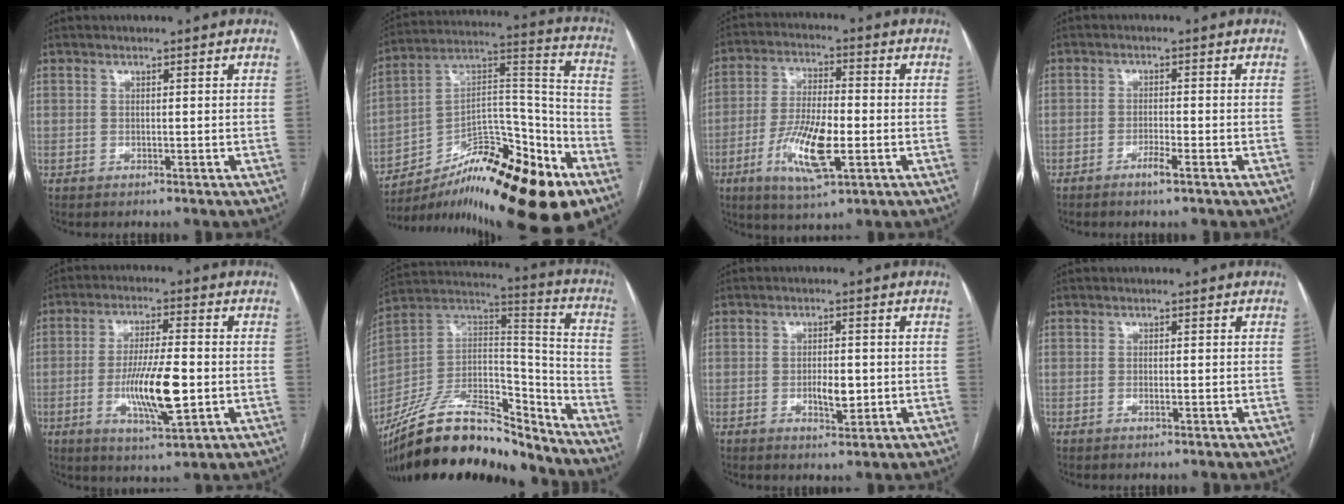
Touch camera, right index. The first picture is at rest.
{"total": 25.3, "force": [-15.8, 5.6, 19.0], "torque": [-0.264, 0.025, -0.247]}
{"total": 11.7, "force": [-3.6, 2.8, 10.7], "torque": [-0.214, -0.010, -0.063]}
{"total": 2.5, "force": [-1.7, 0.0, 1.9], "torque": [-0.038, -0.002, -0.030]}
{"total": 11.1, "force": [-2.2, 1.8, 10.8], "torque": [-0.201, -0.012, -0.036]}
{"total": 26.2, "force": [-22.1, 7.4, 12.1], "torque": [-0.225, 0.024, -0.371]}
{"total": 3.8, "force": [-0.7, 1.4, 3.5], "torque": [-0.060, -0.001, -0.008]}
{"total": 0.7, "force": [-0.3, 0.1, 0.6], "torque": [-0.015, -0.001, -0.005]}